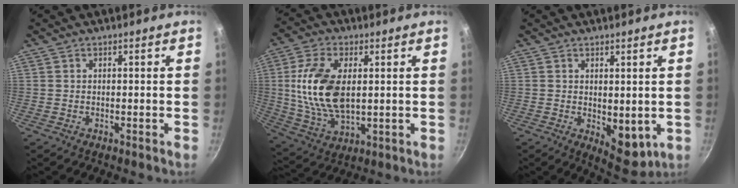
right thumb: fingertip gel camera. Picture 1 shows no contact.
{"total": 15.5, "force": [1.9, 8.6, 12.7], "torque": [-0.239, -0.005, 0.042]}
{"total": 6.7, "force": [0.0, 3.6, 5.6], "torque": [-0.057, -0.019, 0.011]}